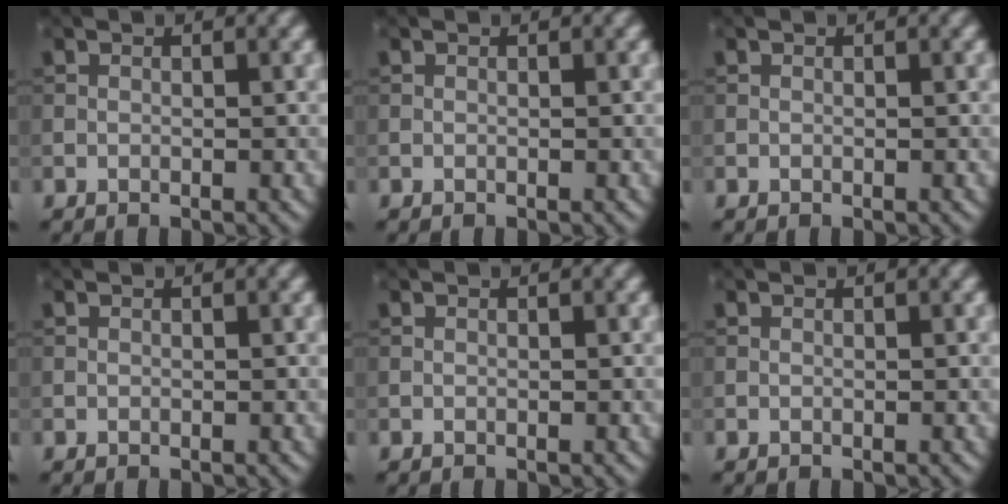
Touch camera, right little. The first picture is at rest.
{"total": 0.0}
{"total": 0.0}
{"total": 0.0}
{"total": 0.0}
{"total": 0.0}